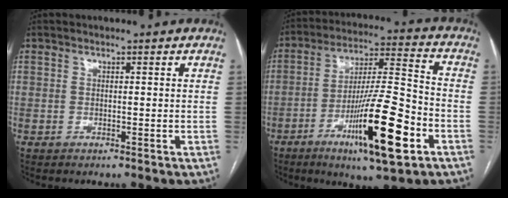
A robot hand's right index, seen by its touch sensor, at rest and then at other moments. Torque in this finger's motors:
{"motor_torque": [1.31, -0.83, 0.50, 0.21]}